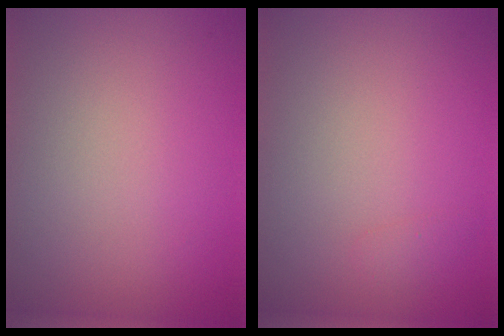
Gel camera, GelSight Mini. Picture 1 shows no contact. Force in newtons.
{"total": 0.6, "press": 0.6, "slide": 0.0}